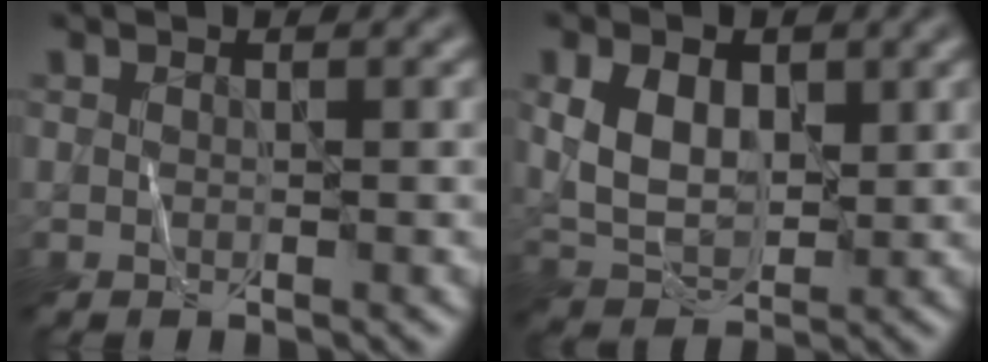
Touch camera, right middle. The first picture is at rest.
{"total": 5.1, "force": [1.1, 3.3, 3.7], "torque": [-0.077, -0.002, 0.019]}